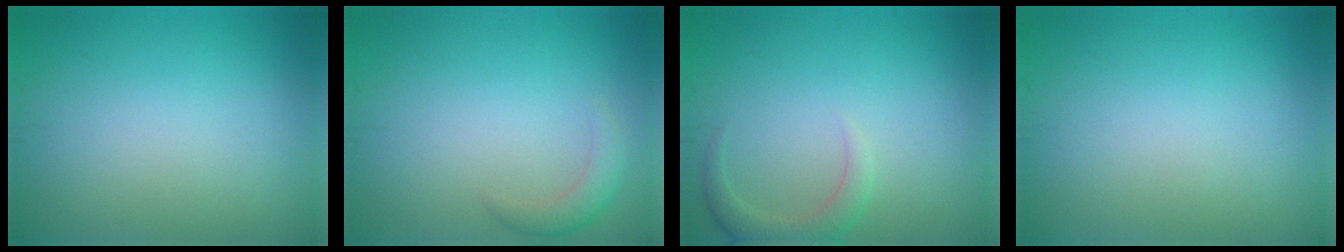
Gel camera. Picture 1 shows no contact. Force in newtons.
{"total": 1.8, "press": 1.8, "slide": 0.1}
{"total": 2.2, "press": 2.2, "slide": 0.3}
{"total": 0.0}